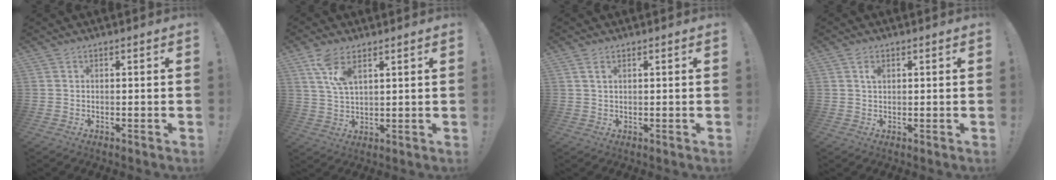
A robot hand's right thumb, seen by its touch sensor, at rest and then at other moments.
{"total": 7.3, "force": [4.1, 3.1, 5.2], "torque": [-0.098, -0.013, 0.076]}
{"total": 2.0, "force": [1.0, 0.8, 1.6], "torque": [-0.031, 0.002, 0.017]}
{"total": 1.9, "force": [0.8, 1.1, 1.3], "torque": [-0.018, -0.002, 0.012]}